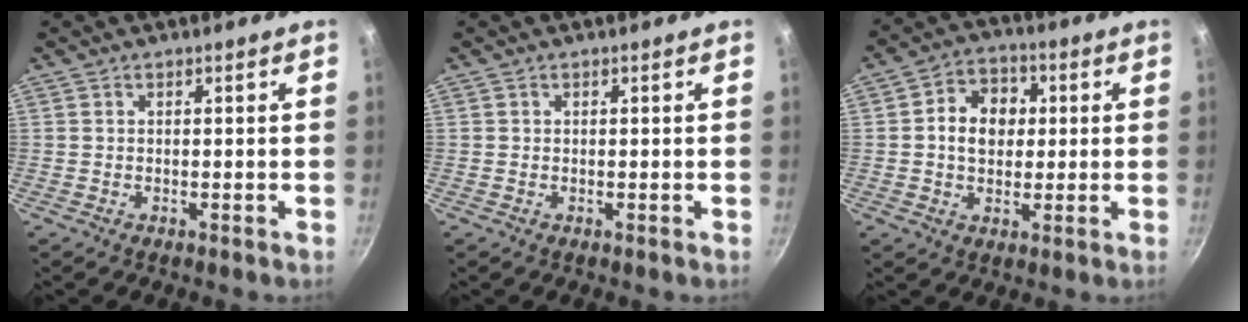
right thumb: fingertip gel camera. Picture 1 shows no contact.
{"total": 0.0}
{"total": 9.1, "force": [1.0, 7.3, 5.4], "torque": [-0.056, 0.011, 0.004]}